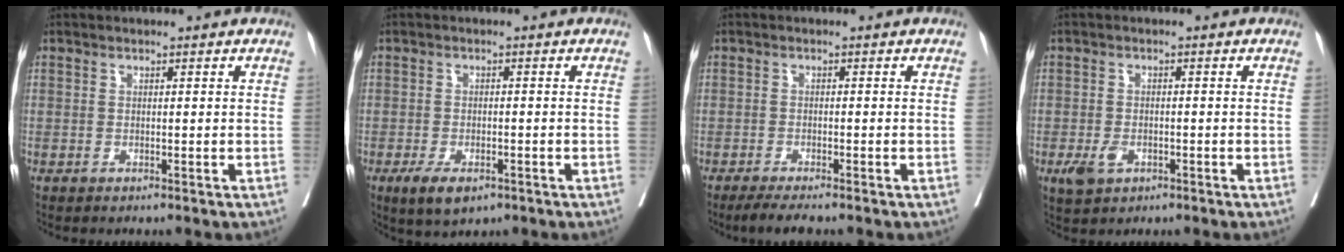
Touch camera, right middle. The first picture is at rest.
{"total": 5.3, "force": [-3.2, 2.2, 3.6], "torque": [-0.062, -0.007, -0.049]}
{"total": 4.2, "force": [-3.4, 0.0, 2.4], "torque": [-0.036, -0.009, -0.056]}
{"total": 3.3, "force": [-1.4, 2.0, 2.2], "torque": [-0.043, -0.003, -0.016]}